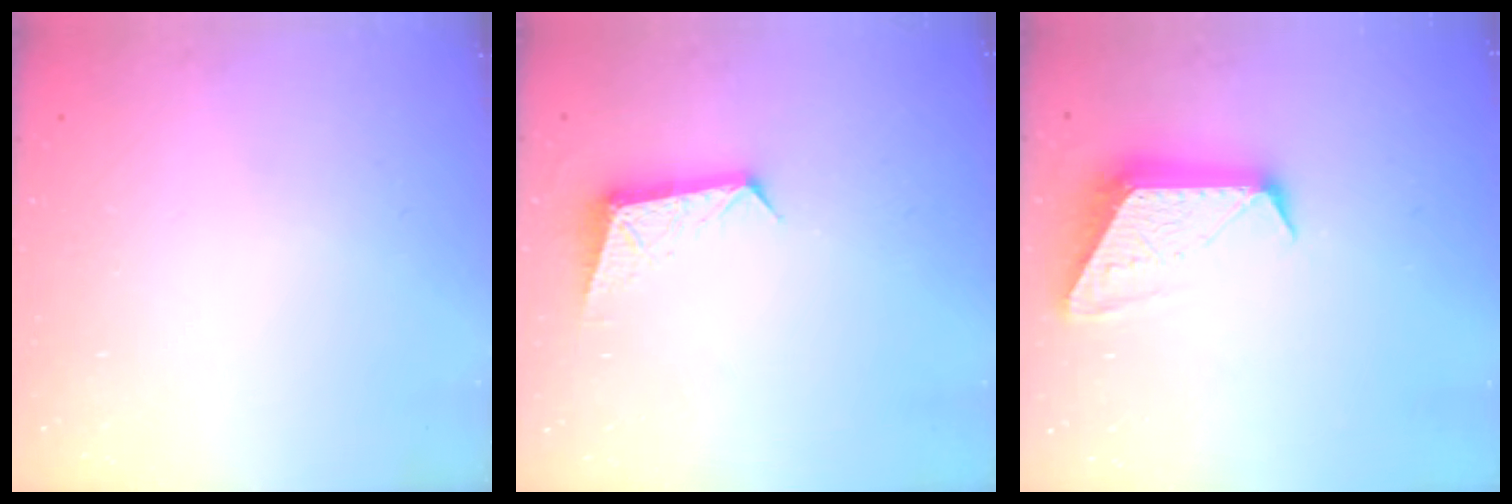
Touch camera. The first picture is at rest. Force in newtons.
{"total": 8.4, "press": 8.3, "slide": 0.4}
{"total": 10.4, "press": 10.4, "slide": 0.9}